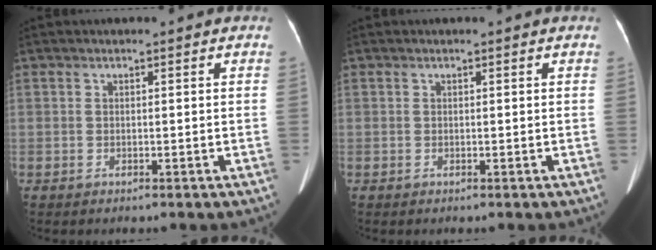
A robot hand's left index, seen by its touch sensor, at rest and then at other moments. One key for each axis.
{"total": 0.0}